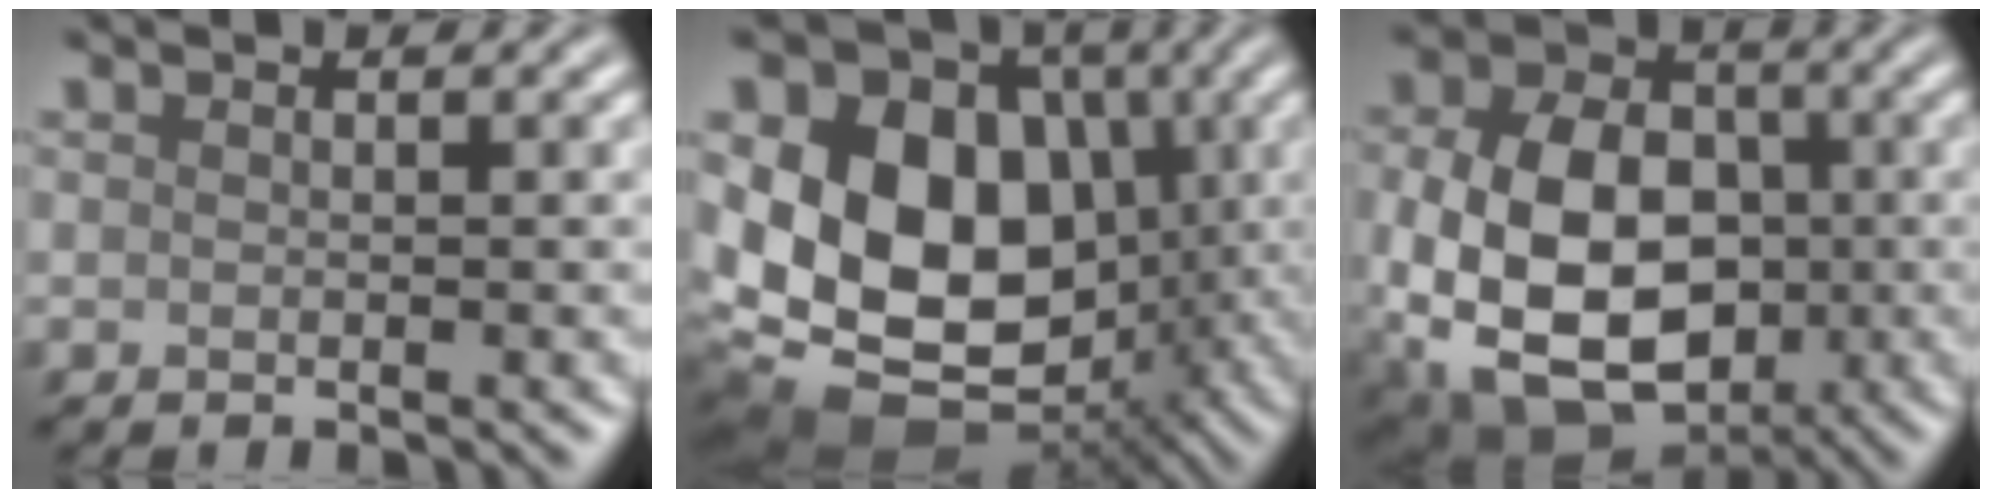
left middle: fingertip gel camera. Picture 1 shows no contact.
{"total": 17.2, "force": [-0.3, 13.4, 10.8], "torque": [-0.179, -0.001, -0.012]}
{"total": 14.4, "force": [-2.1, 10.4, 9.8], "torque": [-0.174, -0.021, -0.035]}